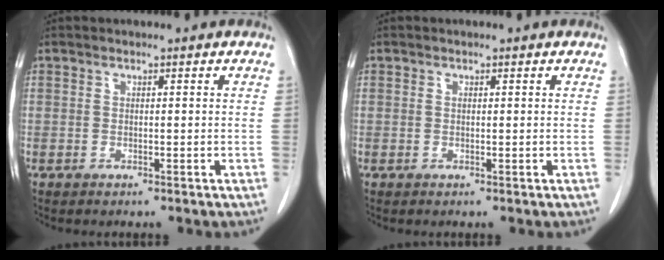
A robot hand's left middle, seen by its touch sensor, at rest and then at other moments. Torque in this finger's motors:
{"motor_torque": [-0.26, 0.02, 0.08, 0.01]}